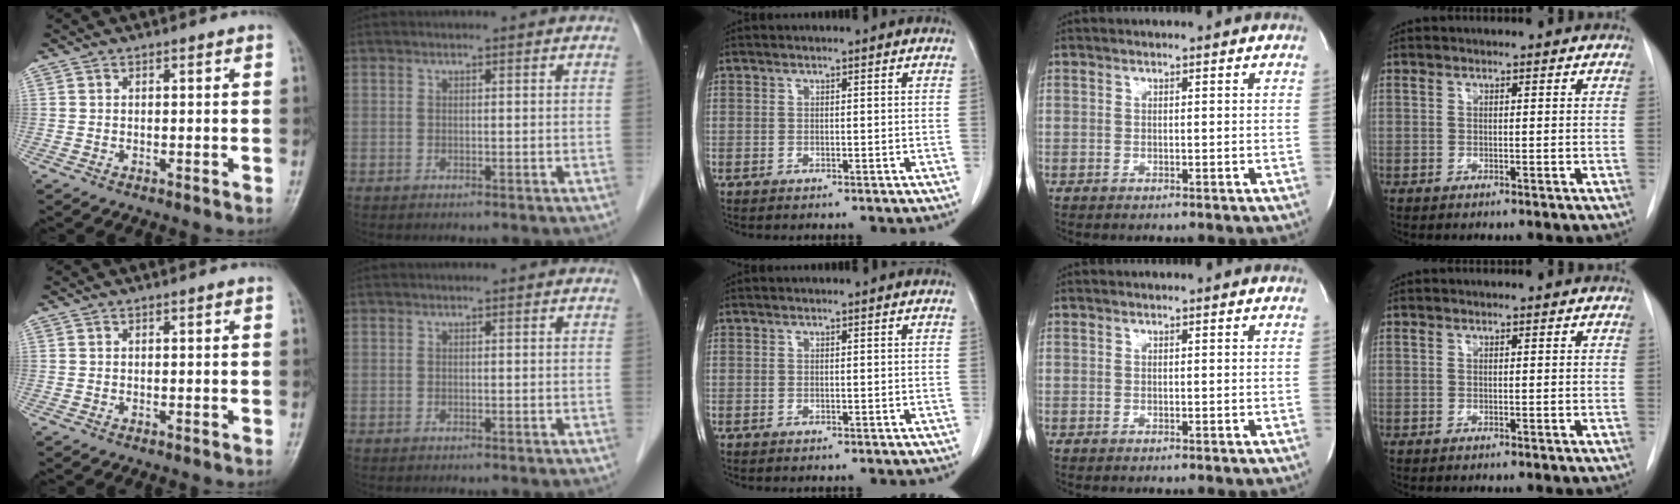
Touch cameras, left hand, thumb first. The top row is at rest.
{}